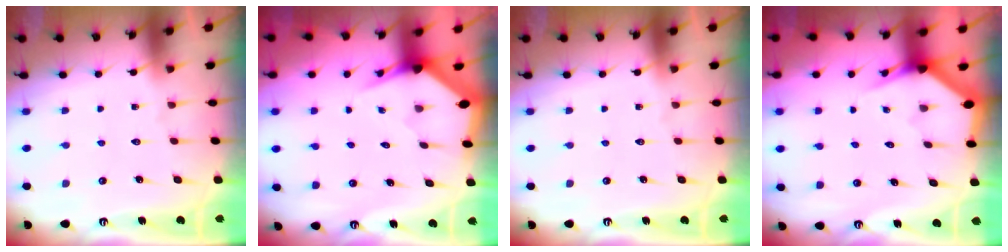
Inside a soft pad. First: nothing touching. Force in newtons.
{"total": 3.5, "press": 3.5, "slide": 0.2}
{"total": 0.0}
{"total": 2.7, "press": 2.7, "slide": 0.1}